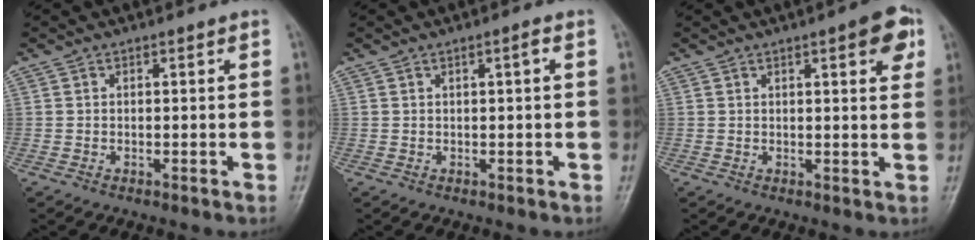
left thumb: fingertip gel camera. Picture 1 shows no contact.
{"total": 1.2, "force": [0.3, 0.0, 1.2], "torque": [-0.023, 0.002, 0.006]}
{"total": 5.8, "force": [2.7, 1.5, 4.9], "torque": [-0.048, -0.006, 0.029]}